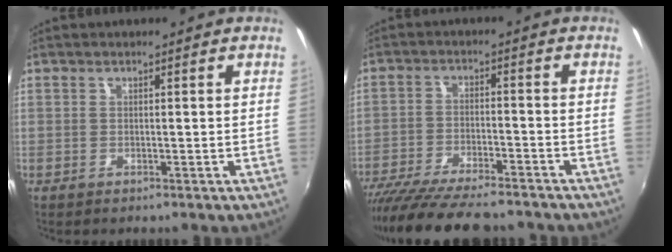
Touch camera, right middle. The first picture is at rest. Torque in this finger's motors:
{"motor_torque": [1.10, -1.04, 0.26, 0.16]}